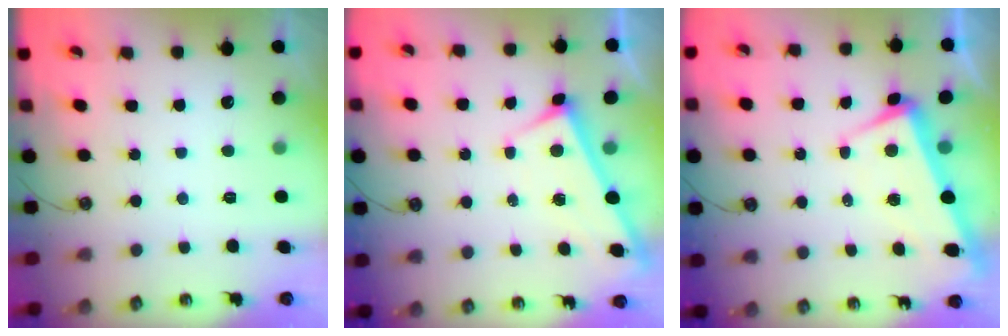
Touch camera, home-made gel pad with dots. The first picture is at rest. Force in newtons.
{"total": 3.0, "press": 3.0, "slide": 0.2}
{"total": 2.0, "press": 1.8, "slide": 1.0}